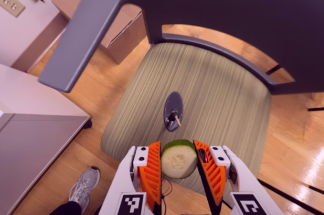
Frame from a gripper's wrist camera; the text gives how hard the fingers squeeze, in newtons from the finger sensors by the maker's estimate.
{"total": 10.8, "left": 11.8, "right": 9.7}